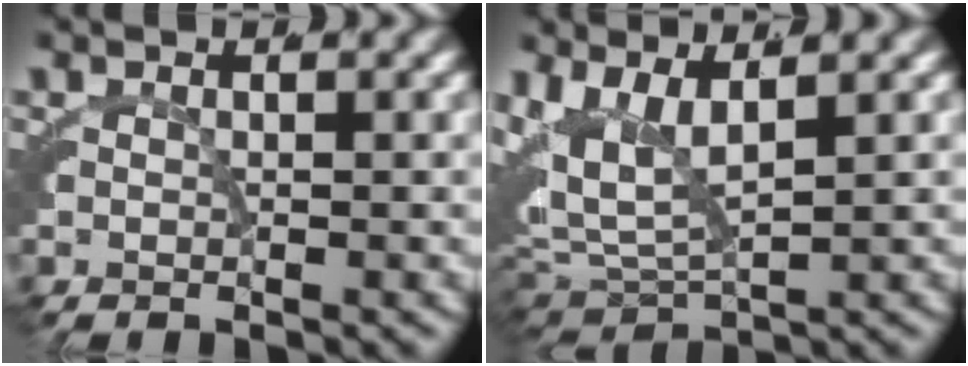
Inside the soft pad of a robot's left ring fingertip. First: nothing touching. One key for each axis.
{"total": 7.9, "fx": 2.3, "fy": 6.1, "fz": 4.4, "tx": -0.123, "ty": 0.000, "tz": 0.035}